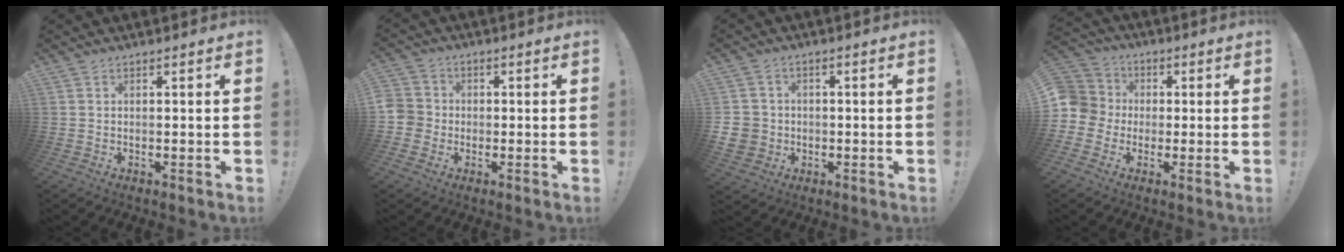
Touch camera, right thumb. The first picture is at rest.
{"total": 5.4, "force": [-1.4, 5.0, 1.4], "torque": [-0.036, 0.017, -0.025]}
{"total": 6.7, "force": [-1.0, 6.2, 2.2], "torque": [-0.044, 0.013, -0.016]}
{"total": 8.6, "force": [-1.2, 8.2, 2.3], "torque": [-0.049, 0.015, -0.019]}